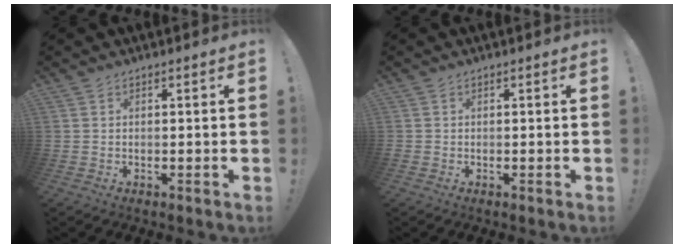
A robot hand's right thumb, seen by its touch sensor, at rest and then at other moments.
{"total": 0.6, "force": [-0.2, 0.5, 0.1], "torque": [-0.001, 0.001, -0.003]}